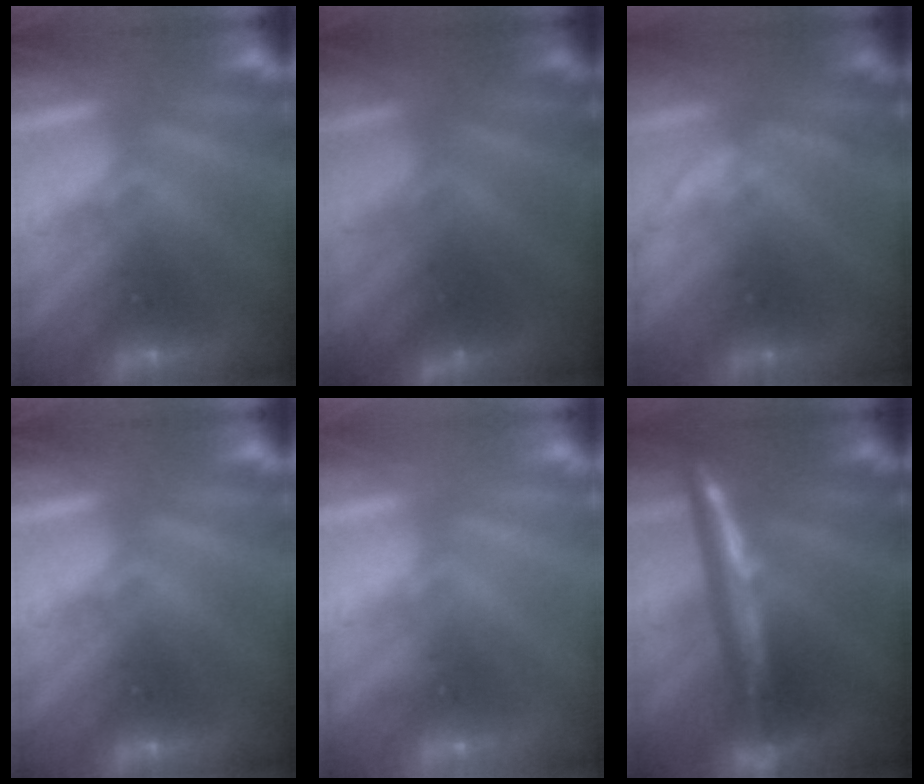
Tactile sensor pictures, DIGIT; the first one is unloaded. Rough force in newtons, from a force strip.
{"total": 1.5}
{"total": 2.1}
{"total": 0.0}
{"total": 2.3}
{"total": 2.9}